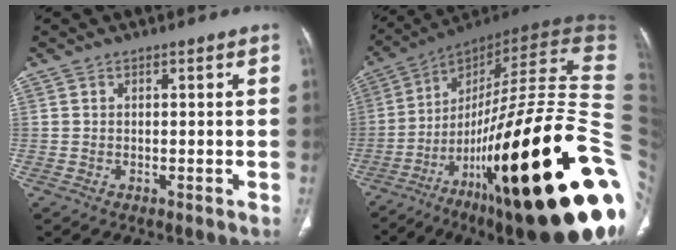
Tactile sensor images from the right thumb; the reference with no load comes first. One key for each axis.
{"total": 48.6, "fx": -12.2, "fy": 12.3, "fz": 45.4, "tx": -0.587, "ty": 0.069, "tz": -0.193}